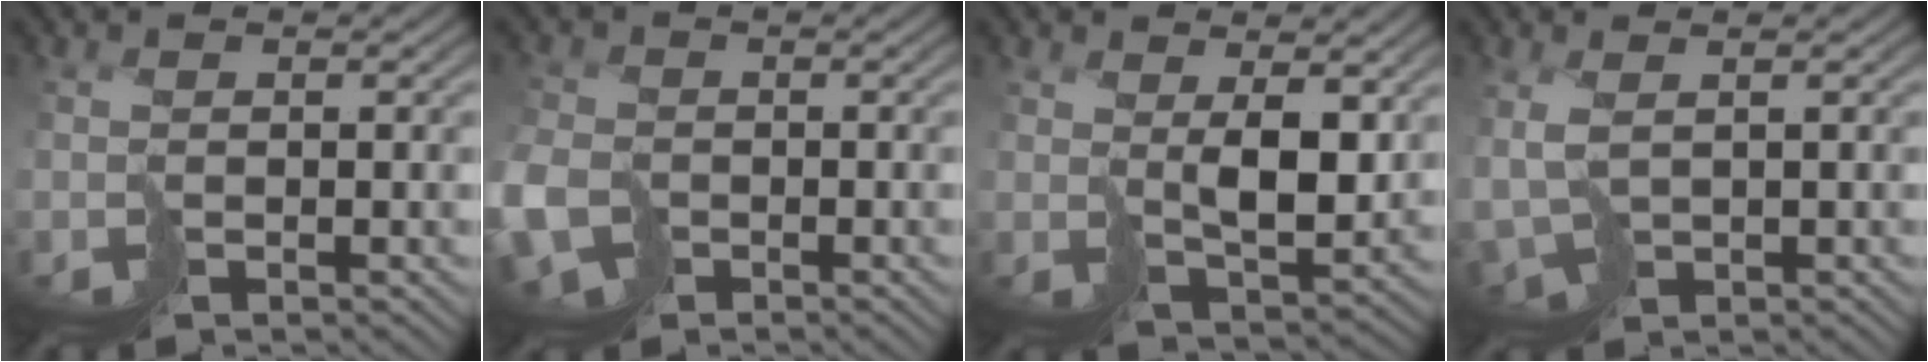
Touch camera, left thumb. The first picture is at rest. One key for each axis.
{"total": 7.4, "fx": -3.0, "fy": 5.0, "fz": 4.6, "tx": -0.133, "ty": -0.026, "tz": -0.057}
{"total": 5.5, "fx": 3.3, "fy": 2.2, "fz": 3.9, "tx": -0.089, "ty": -0.012, "tz": 0.071}
{"total": 3.4, "fx": 0.3, "fy": 1.7, "fz": 3.0, "tx": -0.081, "ty": -0.005, "tz": 0.006}